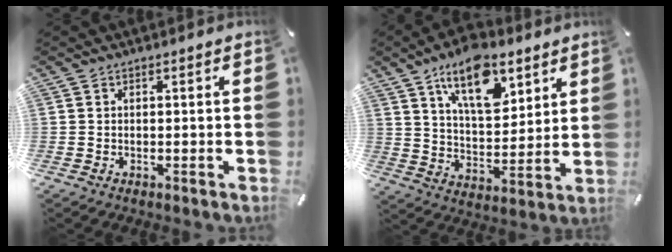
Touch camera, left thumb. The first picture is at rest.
{"total": 15.4, "force": [9.3, 8.1, 9.3], "torque": [-0.149, -0.037, 0.163]}